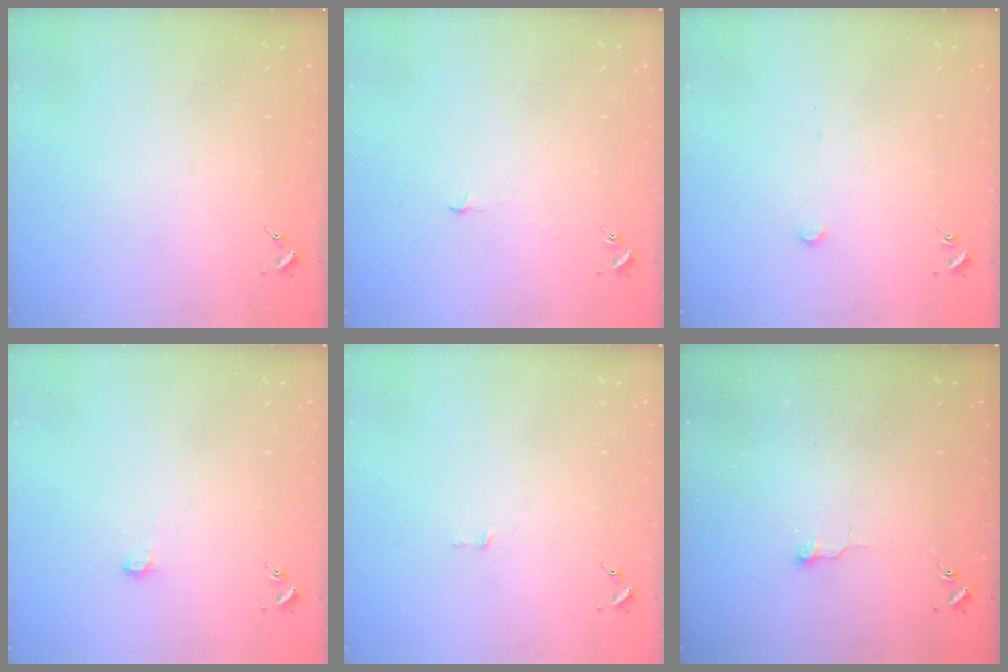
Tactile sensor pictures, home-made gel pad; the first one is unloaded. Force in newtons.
{"total": 2.9, "press": 2.9, "slide": 0.3}
{"total": 2.4, "press": 2.4, "slide": 0.2}
{"total": 4.3, "press": 4.3, "slide": 0.4}
{"total": 1.9, "press": 1.9, "slide": 0.1}
{"total": 6.6, "press": 6.6, "slide": 0.4}